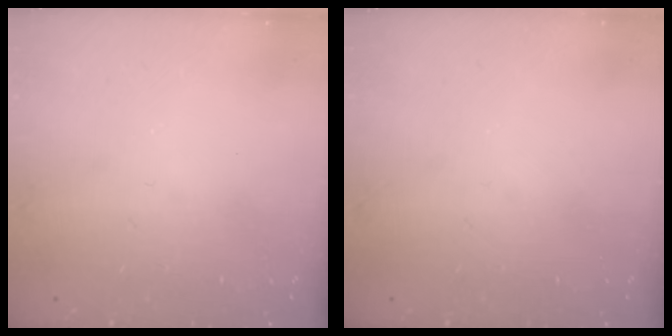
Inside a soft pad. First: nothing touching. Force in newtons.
{"total": 0.0}